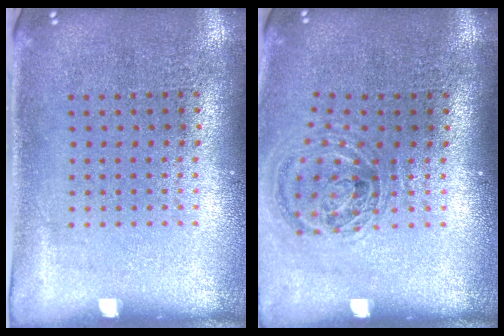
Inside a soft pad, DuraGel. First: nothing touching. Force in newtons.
{"total": 1.2, "press": 1.1, "slide": 0.4}